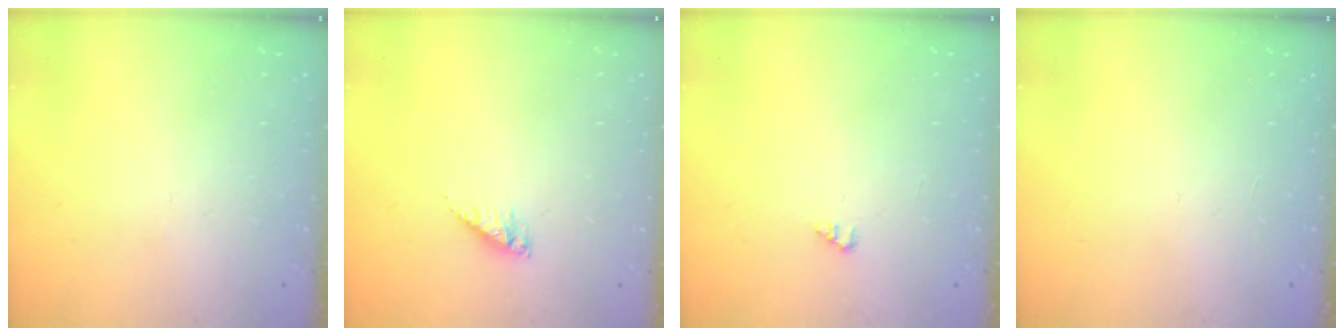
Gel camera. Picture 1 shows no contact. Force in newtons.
{"total": 4.3, "press": 4.3, "slide": 0.3}
{"total": 1.0, "press": 1.0, "slide": 0.2}
{"total": 0.0}